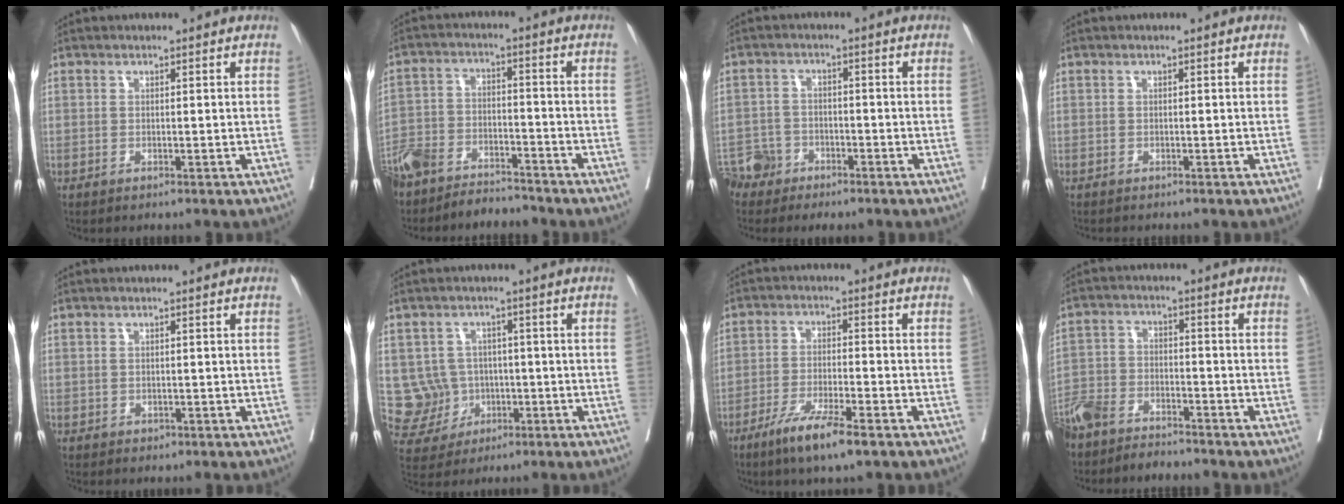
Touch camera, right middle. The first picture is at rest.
{"total": 12.2, "force": [-10.8, 4.3, 3.6], "torque": [-0.068, 0.011, -0.185]}
{"total": 3.9, "force": [-3.2, 2.2, -0.5], "torque": [0.011, 0.005, -0.063]}
{"total": 1.3, "force": [-1.2, 0.4, 0.4], "torque": [-0.010, -0.004, -0.018]}
{"total": 0.6, "force": [-0.1, 0.5, 0.2], "torque": [-0.004, 0.000, 0.002]}
{"total": 6.7, "force": [-0.2, 6.7, 1.0], "torque": [-0.019, 0.012, 0.009]}
{"total": 7.8, "force": [-5.1, 0.7, 5.9], "torque": [-0.112, -0.015, -0.089]}
{"total": 10.4, "force": [-9.1, 3.6, 3.4], "torque": [-0.065, -0.002, -0.158]}